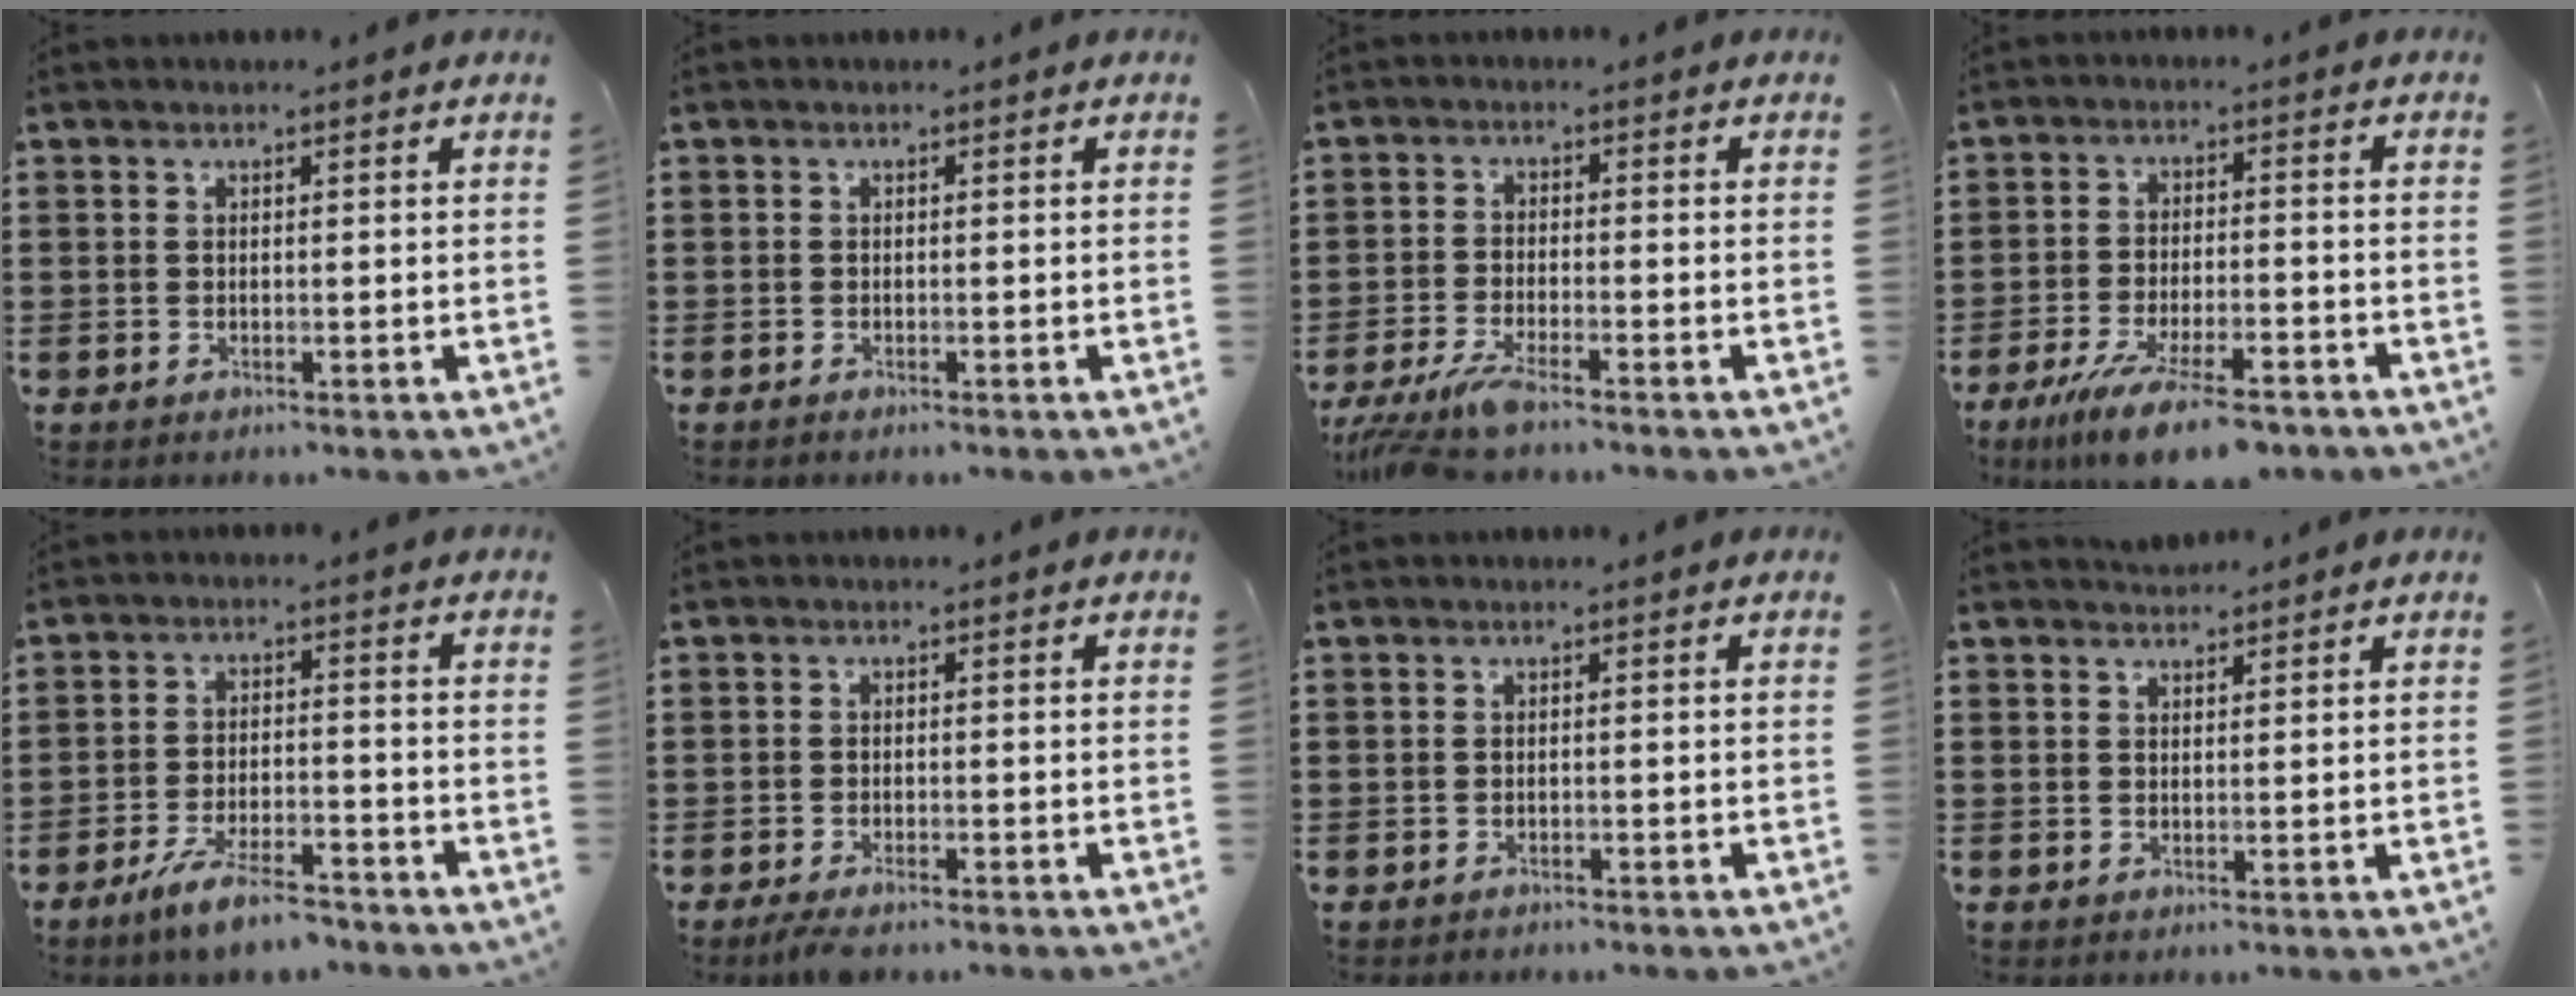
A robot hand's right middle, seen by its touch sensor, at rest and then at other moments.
{"total": 0.0}
{"total": 5.4, "force": [-4.4, 0.3, 3.2], "torque": [-0.086, -0.024, -0.089]}
{"total": 10.1, "force": [-7.5, 1.9, 6.4], "torque": [-0.123, 0.004, -0.139]}
{"total": 6.6, "force": [-5.5, 0.9, 3.5], "torque": [-0.076, -0.003, -0.104]}
{"total": 1.9, "force": [-1.5, 0.2, 1.1], "torque": [-0.035, -0.005, -0.032]}
{"total": 0.7, "force": [-0.7, 0.2, -0.1], "torque": [0.000, 0.001, -0.015]}
{"total": 1.5, "force": [1.4, 0.3, 0.0], "torque": [-0.004, 0.003, 0.027]}